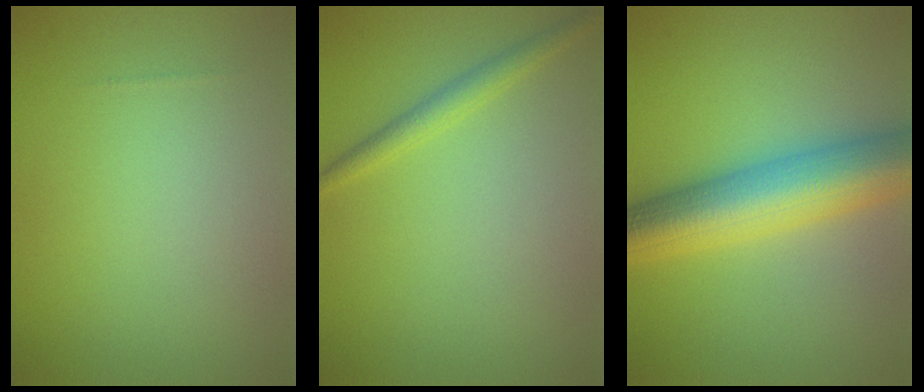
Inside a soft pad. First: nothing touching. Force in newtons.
{"total": 1.8, "press": 1.8, "slide": 0.1}
{"total": 9.9, "press": 9.9, "slide": 0.2}